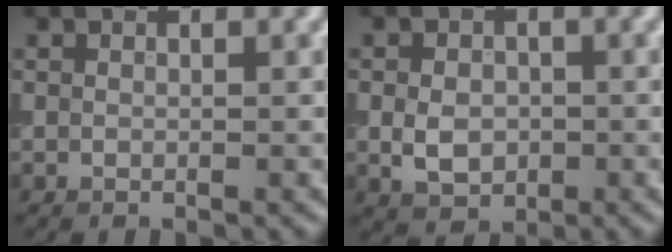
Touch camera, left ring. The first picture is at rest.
{"total": 3.2, "force": [-0.5, 2.5, 2.0], "torque": [-0.036, -0.003, -0.012]}